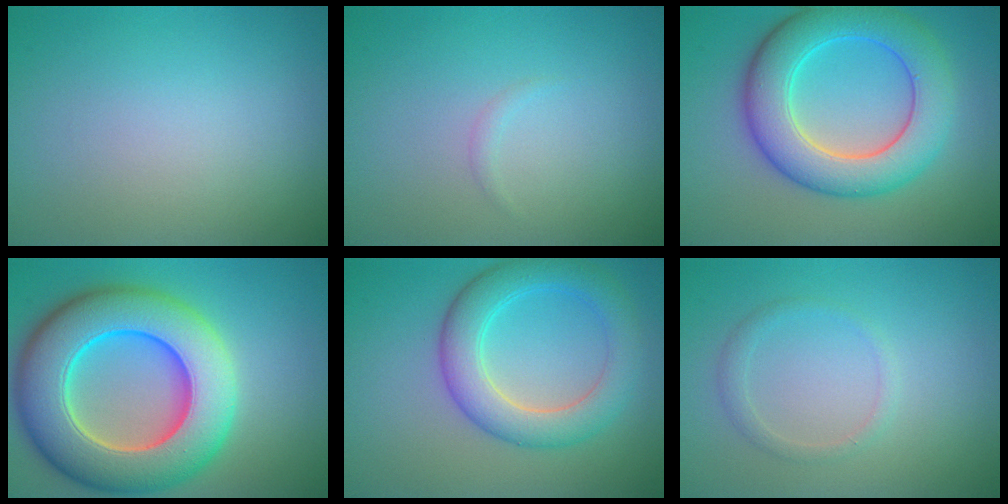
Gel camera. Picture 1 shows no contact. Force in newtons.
{"total": 0.6, "press": 0.6, "slide": 0.1}
{"total": 8.1, "press": 8.1, "slide": 0.1}
{"total": 13.2, "press": 13.1, "slide": 2.1}
{"total": 5.6, "press": 5.6, "slide": 0.4}
{"total": 1.3, "press": 1.3, "slide": 0.0}